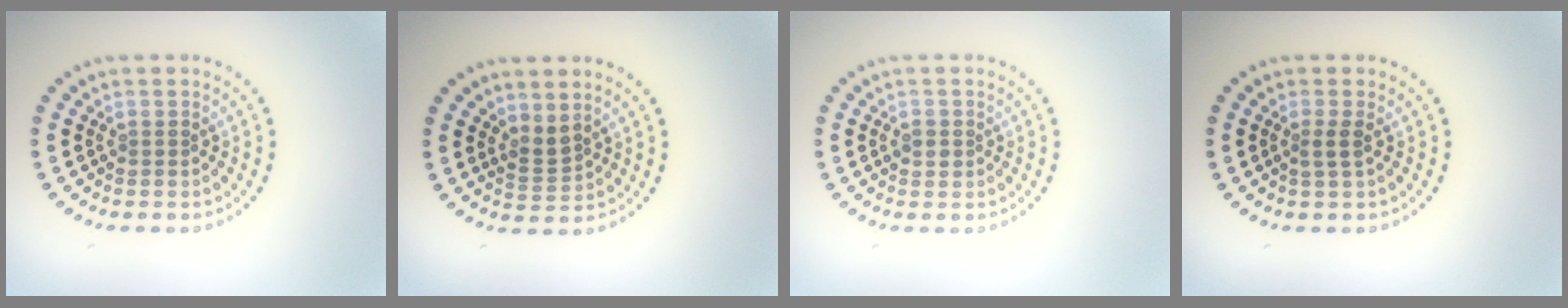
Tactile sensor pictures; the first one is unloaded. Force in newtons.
{"total": 1.8, "press": 1.3, "slide": 1.3}
{"total": 1.2, "press": 1.1, "slide": 0.4}
{"total": 1.3, "press": 0.9, "slide": 0.9}